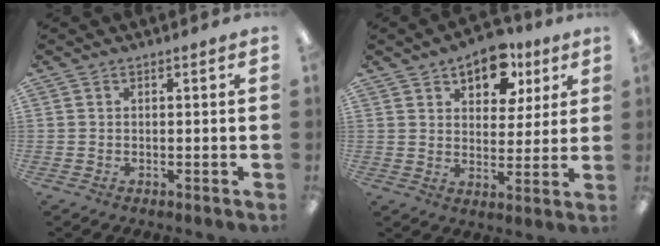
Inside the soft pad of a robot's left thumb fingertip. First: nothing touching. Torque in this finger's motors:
{"motor_torque": [0.05, 0.29, -0.14, -0.20, 0.13]}